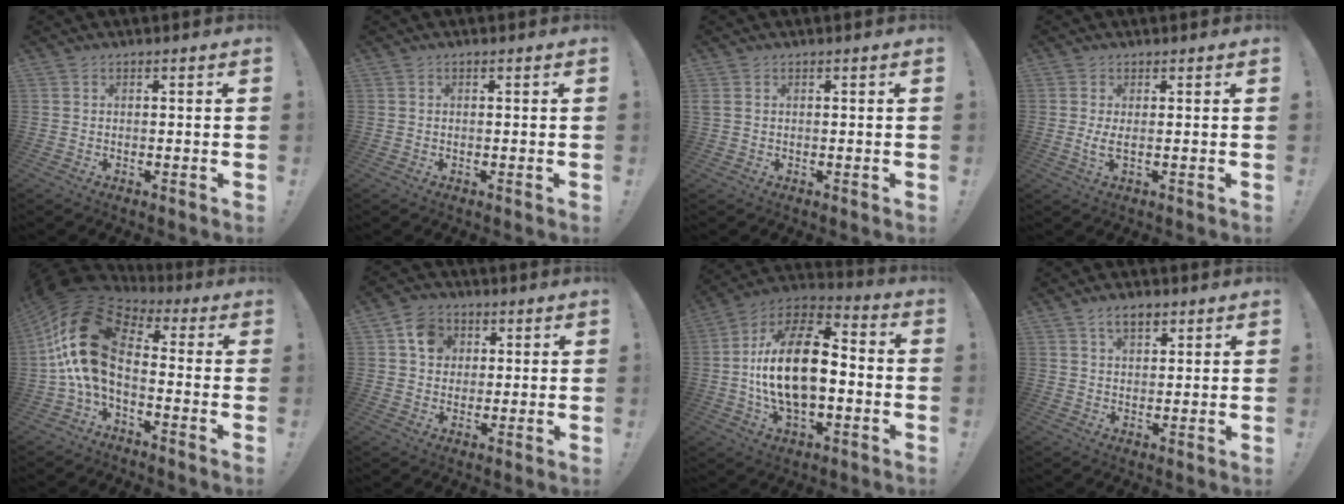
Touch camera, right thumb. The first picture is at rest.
{"total": 0.0}
{"total": 1.1, "force": [0.5, 0.5, 0.8], "torque": [-0.024, 0.004, 0.011]}
{"total": 3.1, "force": [0.3, 0.4, 3.0], "torque": [-0.044, -0.007, 0.005]}
{"total": 20.4, "force": [1.9, 11.1, 17.1], "torque": [-0.339, -0.002, 0.041]}
{"total": 8.5, "force": [2.8, 7.4, 3.1], "torque": [-0.048, -0.002, 0.057]}
{"total": 21.0, "force": [-1.4, 11.3, 17.7], "torque": [-0.320, 0.012, -0.026]}
{"total": 5.1, "force": [2.9, 2.8, 3.0], "torque": [-0.043, -0.007, 0.050]}